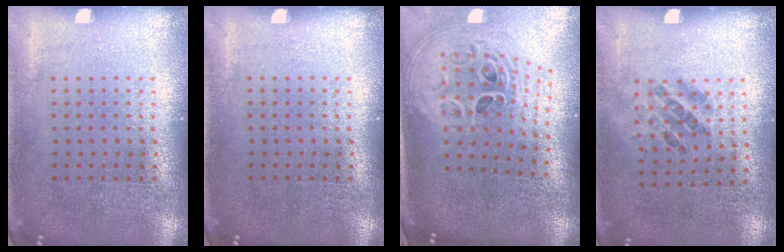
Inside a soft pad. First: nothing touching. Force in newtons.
{"total": 0.0}
{"total": 2.8, "press": 2.0, "slide": 2.0}
{"total": 1.1, "press": 0.6, "slide": 0.9}